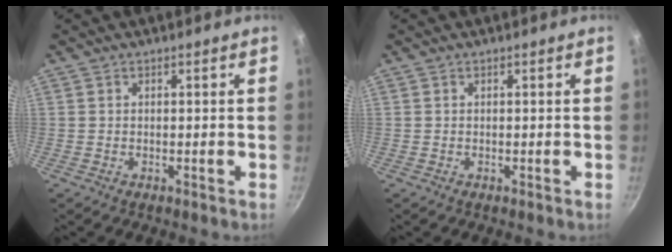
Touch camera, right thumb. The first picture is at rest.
{"total": 0.0}